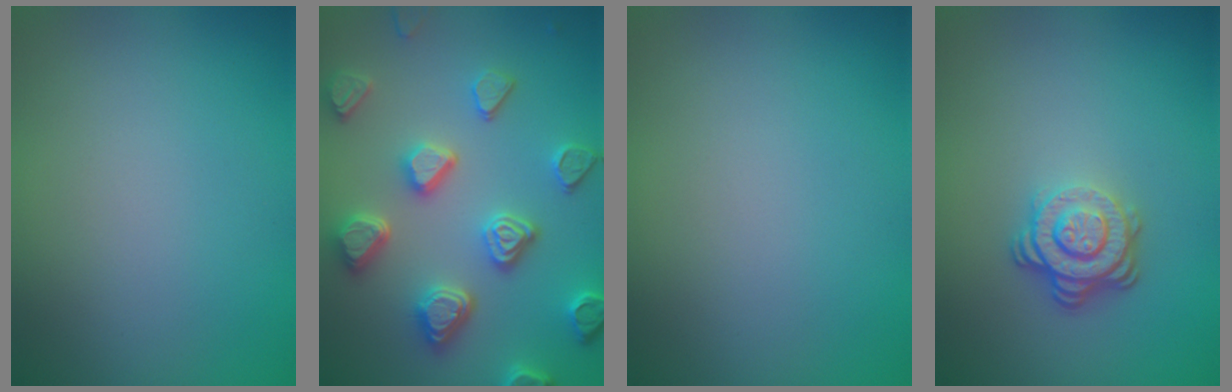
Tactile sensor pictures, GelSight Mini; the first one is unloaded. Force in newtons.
{"total": 5.1, "press": 4.9, "slide": 1.7}
{"total": 0.0}
{"total": 3.7, "press": 2.7, "slide": 2.5}